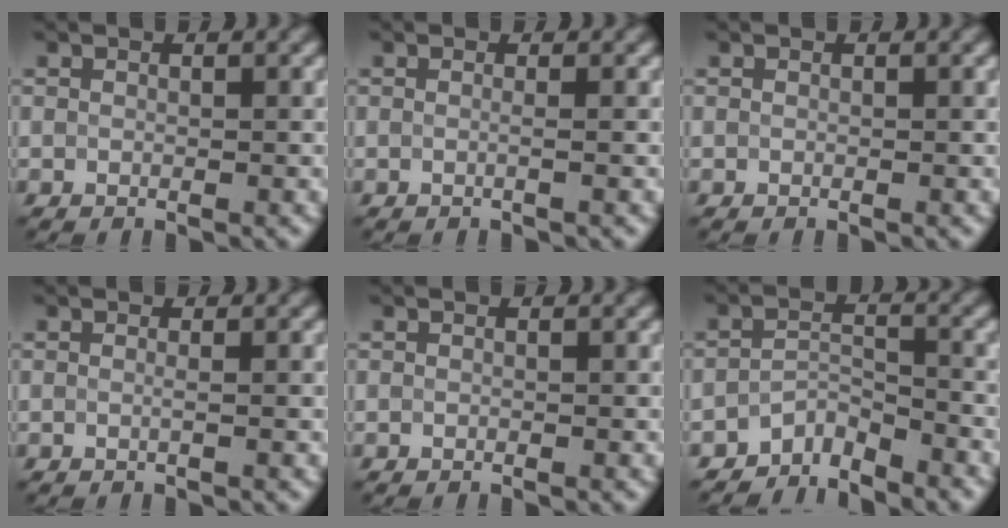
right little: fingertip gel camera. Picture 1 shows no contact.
{"total": 0.9, "force": [-0.1, 0.3, 0.9], "torque": [-0.010, -0.005, -0.009]}
{"total": 0.0}
{"total": 0.7, "force": [-0.1, 0.2, 0.7], "torque": [-0.009, -0.004, -0.005]}
{"total": 0.0}
{"total": 2.9, "force": [-2.7, 0.9, 0.7], "torque": [-0.008, 0.006, -0.055]}